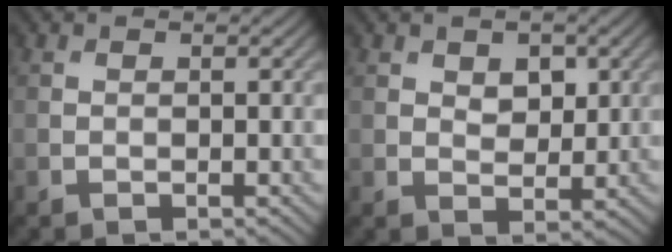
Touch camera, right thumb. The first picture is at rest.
{"total": 3.2, "force": [1.2, 2.2, 2.0], "torque": [-0.039, -0.004, 0.020]}